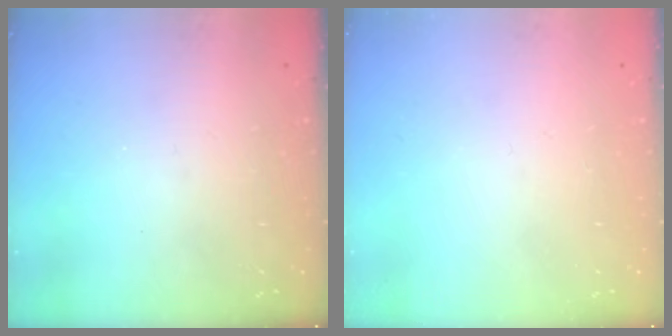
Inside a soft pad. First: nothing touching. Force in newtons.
{"total": 0.0}